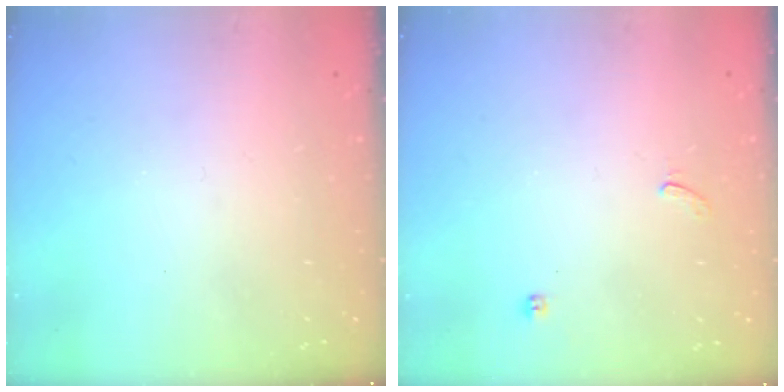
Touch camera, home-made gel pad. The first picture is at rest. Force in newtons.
{"total": 1.1, "press": 0.7, "slide": 0.8}